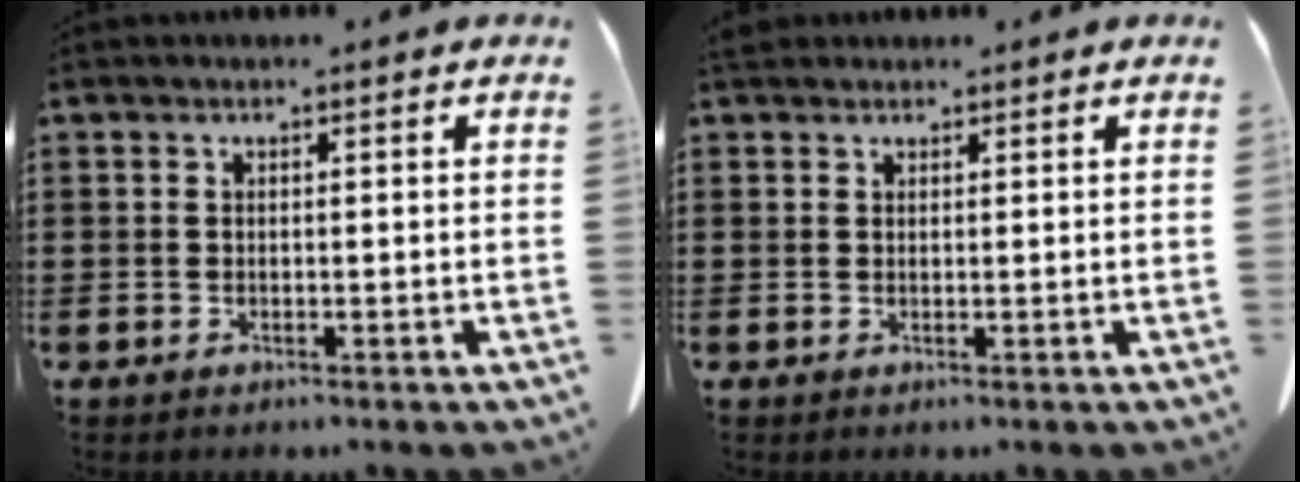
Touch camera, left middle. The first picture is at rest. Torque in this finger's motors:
{"motor_torque": [0.68, 0.43, 0.01, 0.01]}